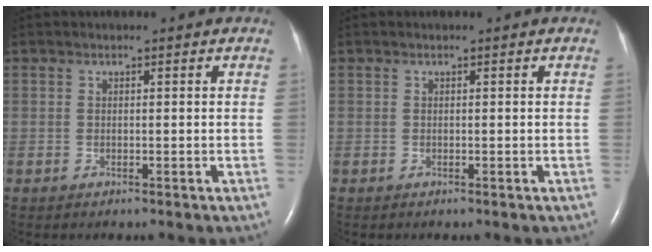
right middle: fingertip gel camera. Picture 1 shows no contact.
{"total": 0.0}